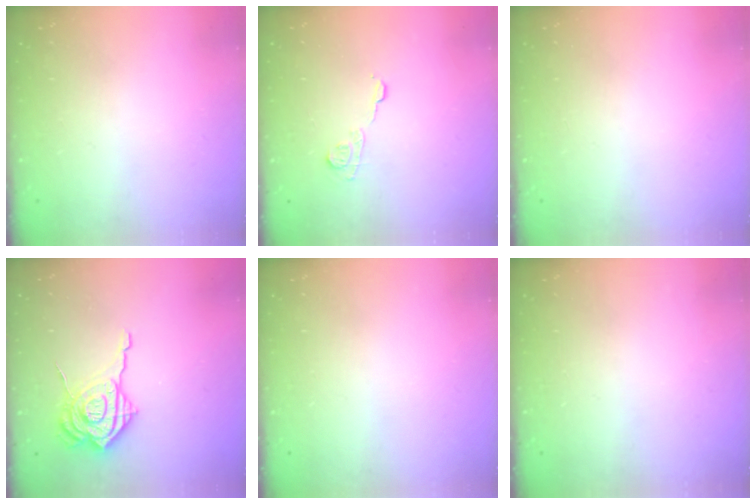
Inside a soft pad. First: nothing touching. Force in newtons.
{"total": 7.0, "press": 7.0, "slide": 0.4}
{"total": 0.0}
{"total": 16.2, "press": 16.1, "slide": 1.7}
{"total": 0.0}
{"total": 0.0}